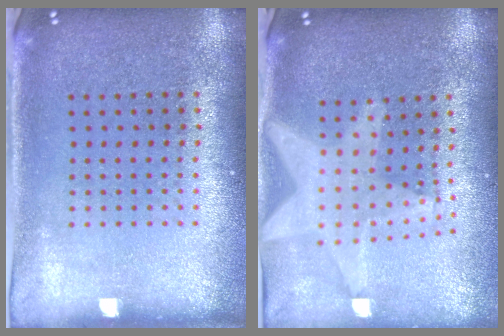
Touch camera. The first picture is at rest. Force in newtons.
{"total": 1.9, "press": 1.6, "slide": 1.0}